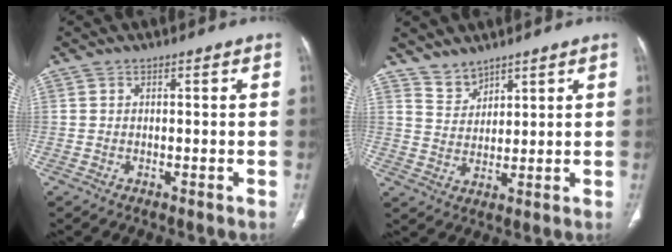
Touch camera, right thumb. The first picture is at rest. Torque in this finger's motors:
{"motor_torque": [-0.53, 0.34, 0.44, -0.04, 0.01]}